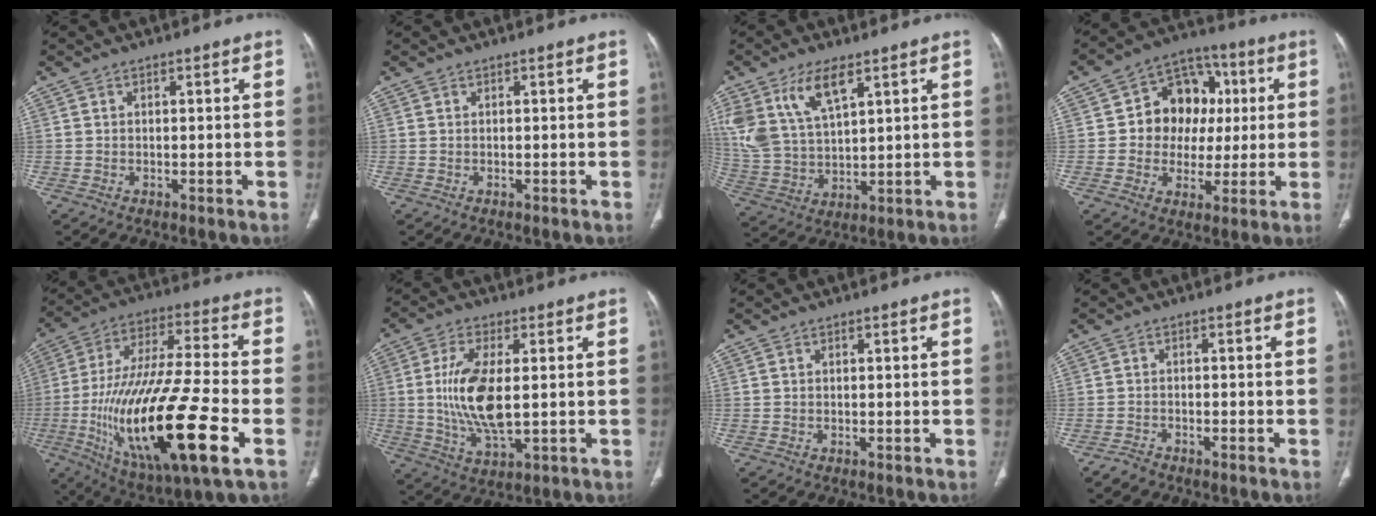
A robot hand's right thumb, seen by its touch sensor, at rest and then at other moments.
{"total": 0.0}
{"total": 12.9, "force": [6.8, 6.0, 9.1], "torque": [-0.183, -0.018, 0.145]}
{"total": 13.9, "force": [1.6, 11.4, 7.7], "torque": [-0.060, 0.019, 0.022]}
{"total": 29.9, "force": [-8.9, 8.0, 27.4], "torque": [-0.561, -0.009, -0.143]}
{"total": 12.1, "force": [0.5, 5.1, 11.0], "torque": [-0.226, -0.013, 0.014]}
{"total": 0.0}
{"total": 1.8, "force": [-1.7, 0.5, 0.4], "torque": [-0.012, 0.001, -0.034]}